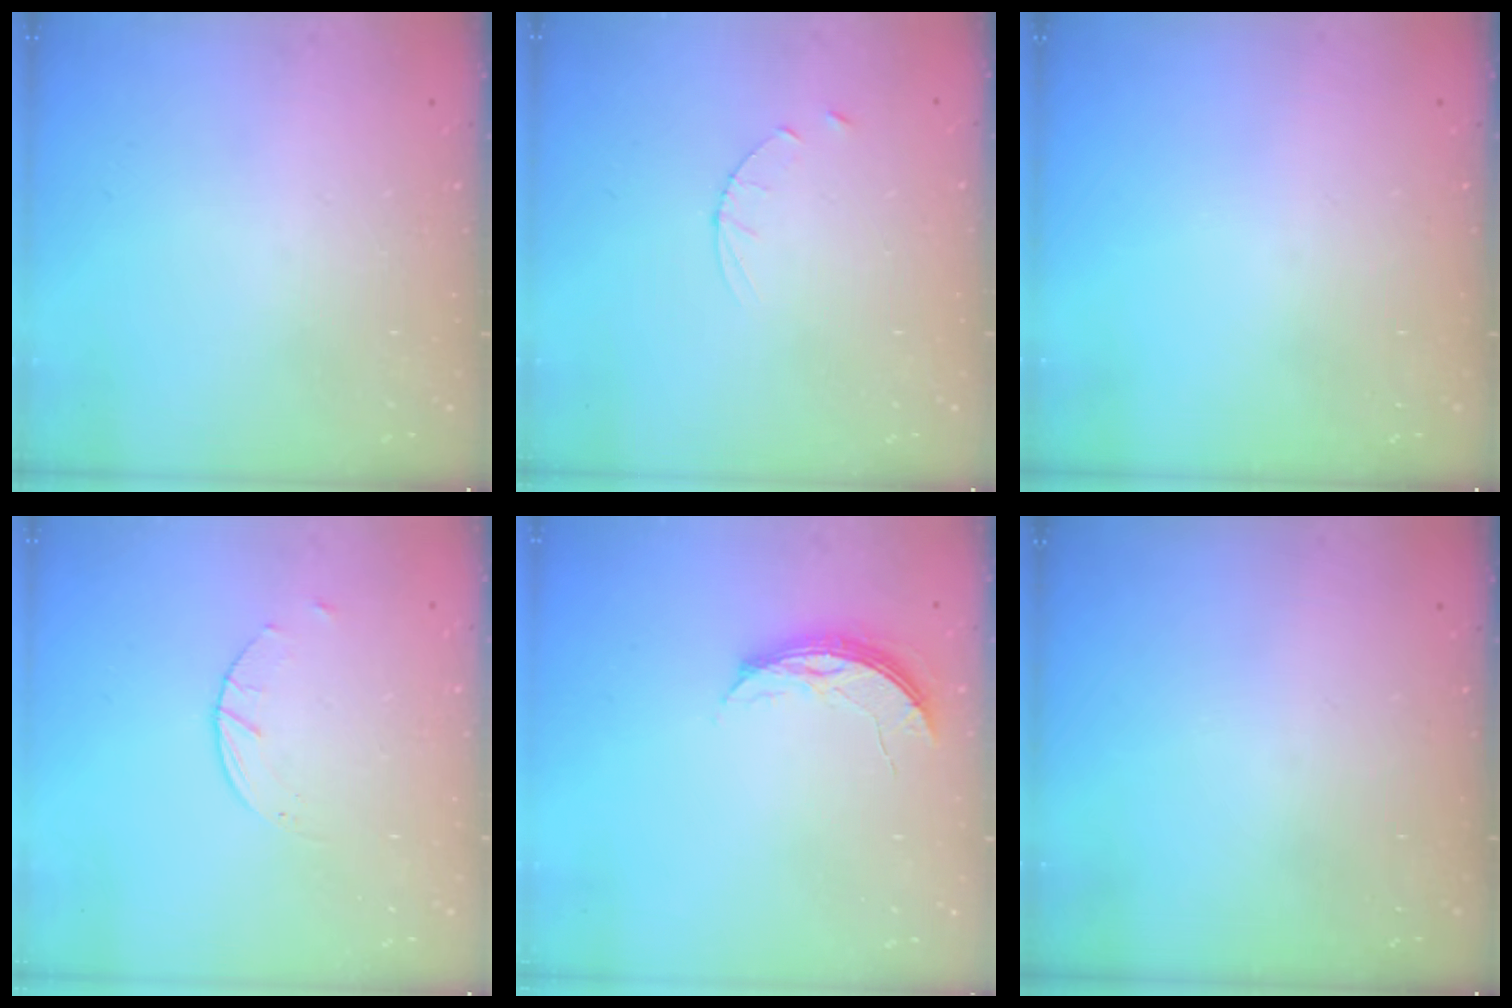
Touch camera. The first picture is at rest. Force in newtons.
{"total": 3.1, "press": 3.1, "slide": 0.3}
{"total": 0.0}
{"total": 2.6, "press": 2.6, "slide": 0.4}
{"total": 5.6, "press": 5.6, "slide": 0.5}
{"total": 0.0}